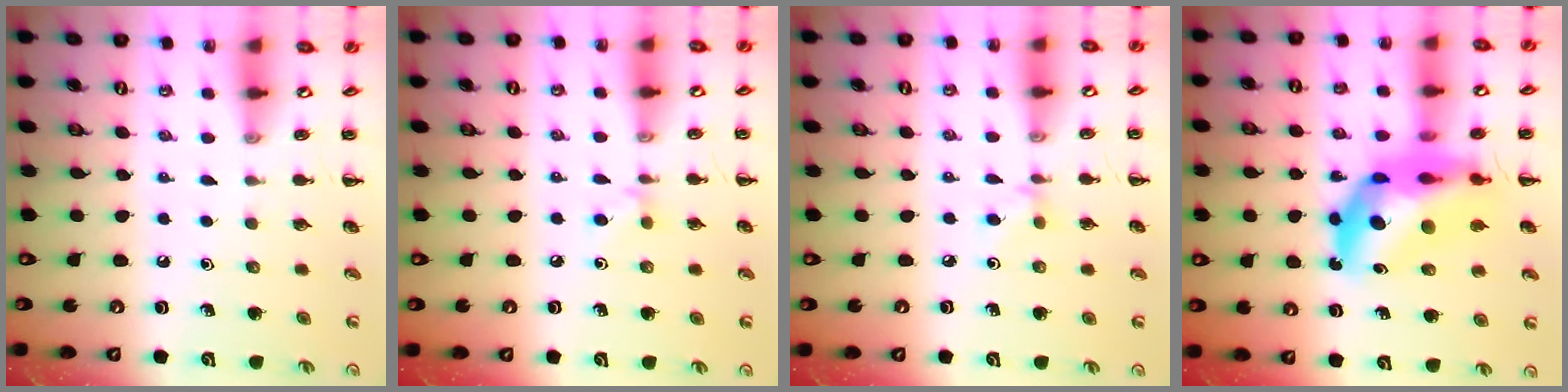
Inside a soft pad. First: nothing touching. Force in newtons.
{"total": 4.7, "press": 4.5, "slide": 1.6}
{"total": 3.4, "press": 3.2, "slide": 1.2}
{"total": 16.2, "press": 15.6, "slide": 4.4}